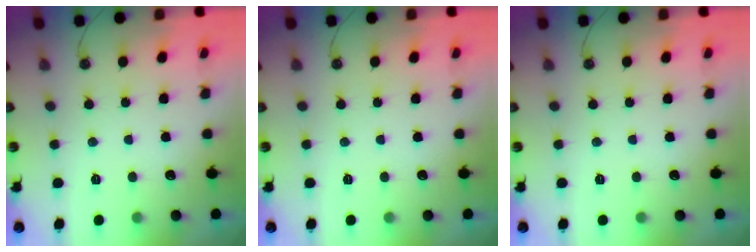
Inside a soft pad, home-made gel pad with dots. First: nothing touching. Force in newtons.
{"total": 0.0}
{"total": 0.0}